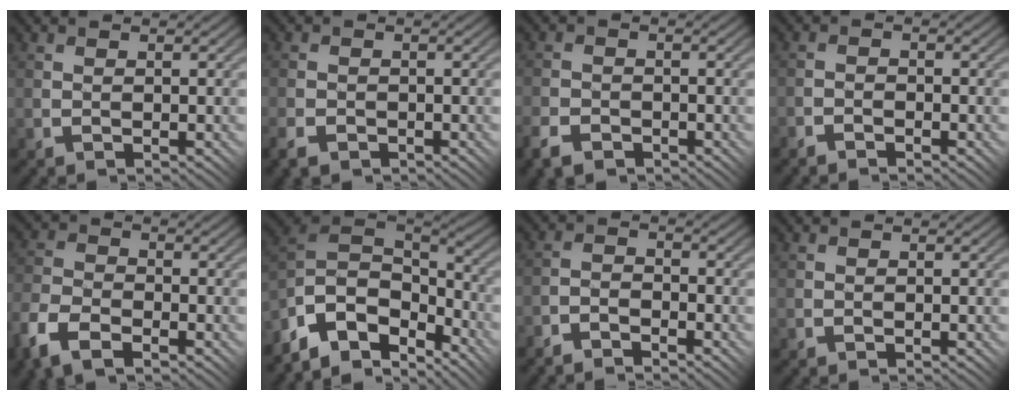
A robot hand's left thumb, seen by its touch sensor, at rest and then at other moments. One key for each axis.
{"total": 2.6, "fx": -1.8, "fy": 1.7, "fz": 0.9, "tx": -0.022, "ty": -0.005, "tz": -0.041}
{"total": 4.0, "fx": -2.9, "fy": 2.3, "fz": 1.5, "tx": -0.039, "ty": -0.004, "tz": -0.059}
{"total": 1.3, "fx": -1.2, "fy": 0.2, "fz": 0.0, "tx": 0.003, "ty": 0.007, "tz": -0.029}
{"total": 8.3, "fx": -5.0, "fy": 4.6, "fz": 4.8, "tx": -0.122, "ty": -0.019, "tz": -0.100}
{"total": 10.4, "fx": -6.7, "fy": 5.8, "fz": 5.5, "tx": -0.147, "ty": -0.002, "tz": -0.122}
{"total": 2.5, "fx": -2.4, "fy": 0.6, "fz": 0.5, "tx": -0.007, "ty": 0.010, "tz": -0.053}
{"total": 0.0}